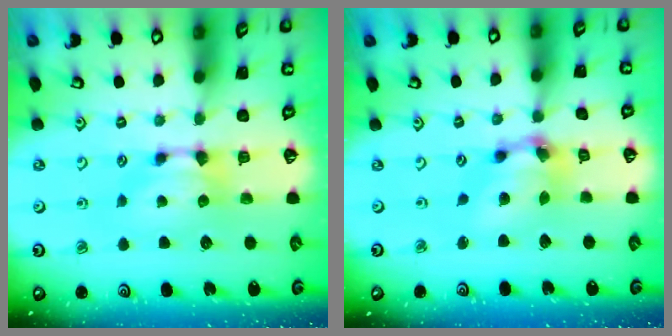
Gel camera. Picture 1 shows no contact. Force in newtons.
{"total": 5.5, "press": 5.2, "slide": 1.9}